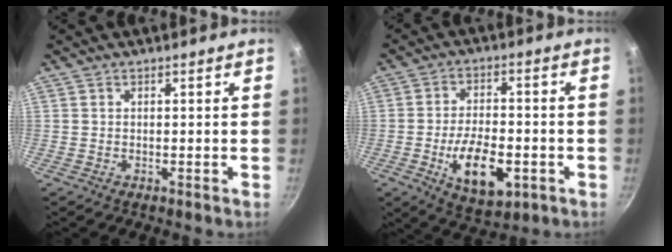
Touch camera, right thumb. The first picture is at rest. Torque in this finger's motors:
{"motor_torque": [-0.06, 0.63, 0.73, 0.26, 0.37]}